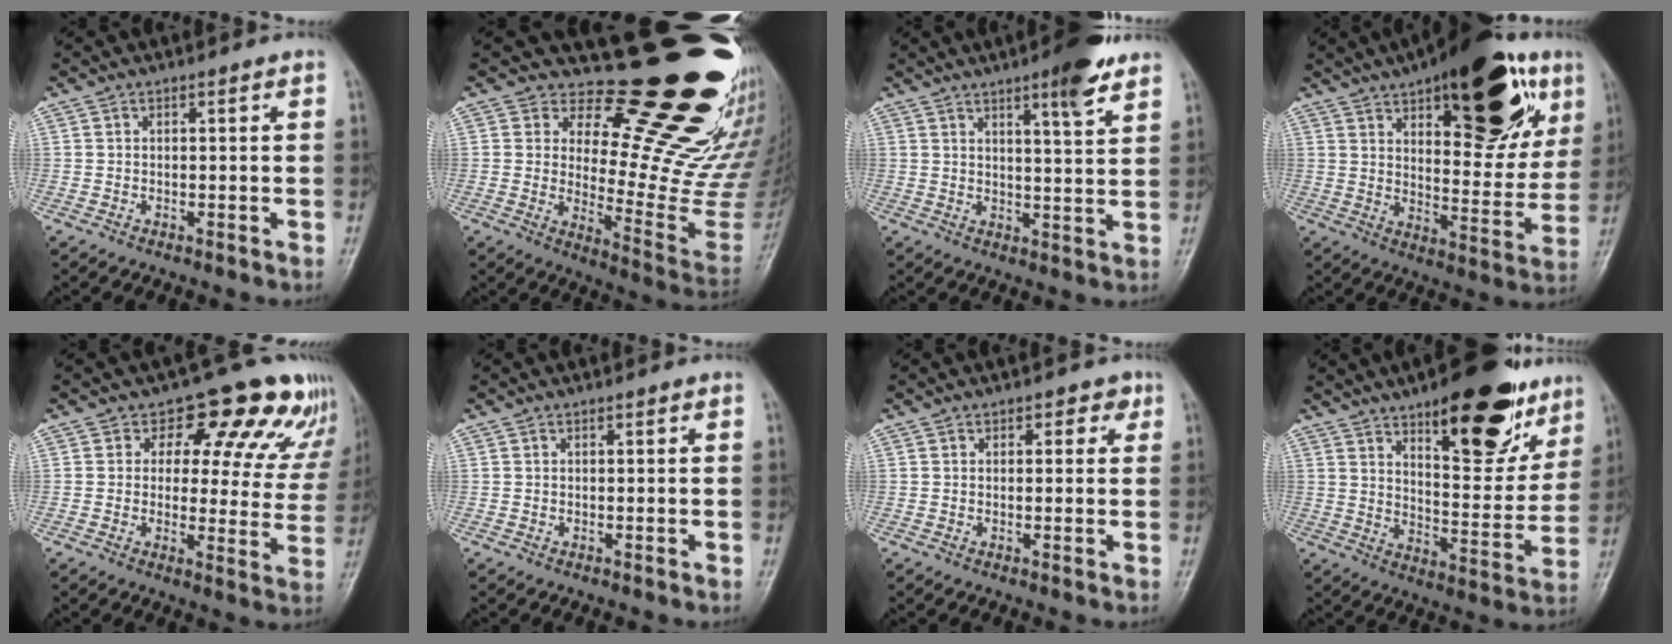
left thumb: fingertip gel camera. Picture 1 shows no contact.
{"total": 26.8, "force": [19.6, 9.2, 15.8], "torque": [-0.167, -0.165, 0.256]}
{"total": 8.0, "force": [5.2, 1.2, 5.9], "torque": [-0.078, -0.030, 0.072]}
{"total": 27.5, "force": [13.9, 11.4, 20.8], "torque": [-0.249, -0.027, 0.201]}
{"total": 15.8, "force": [9.9, 8.9, 8.5], "torque": [-0.038, -0.041, 0.098]}
{"total": 0.0}
{"total": 2.5, "force": [1.0, 1.8, 1.4], "torque": [0.005, 0.001, 0.006]}
{"total": 22.6, "force": [13.2, 8.8, 16.1], "torque": [-0.173, -0.060, 0.197]}